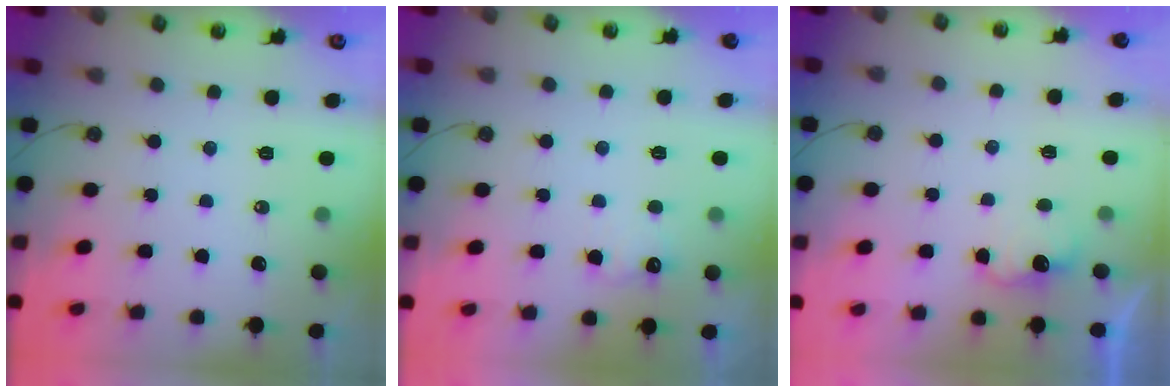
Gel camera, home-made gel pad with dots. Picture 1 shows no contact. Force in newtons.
{"total": 6.8, "press": 6.8, "slide": 1.1}
{"total": 4.1, "press": 4.0, "slide": 0.8}